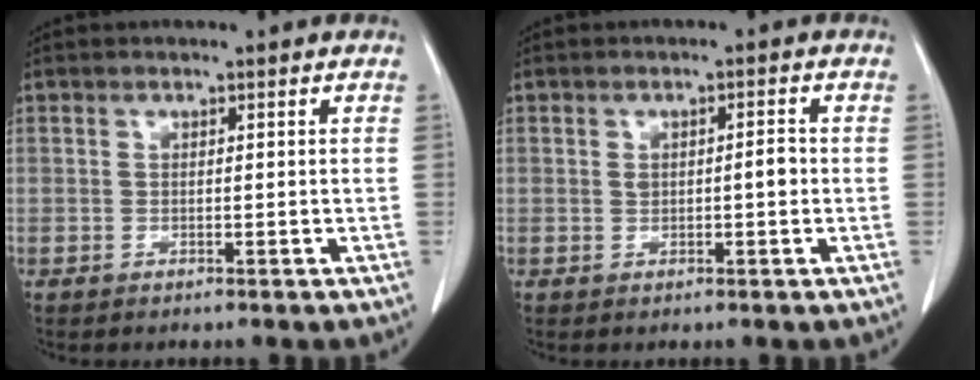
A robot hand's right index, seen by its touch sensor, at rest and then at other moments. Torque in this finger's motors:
{"motor_torque": [0.28, -0.09, 0.14, 0.05]}